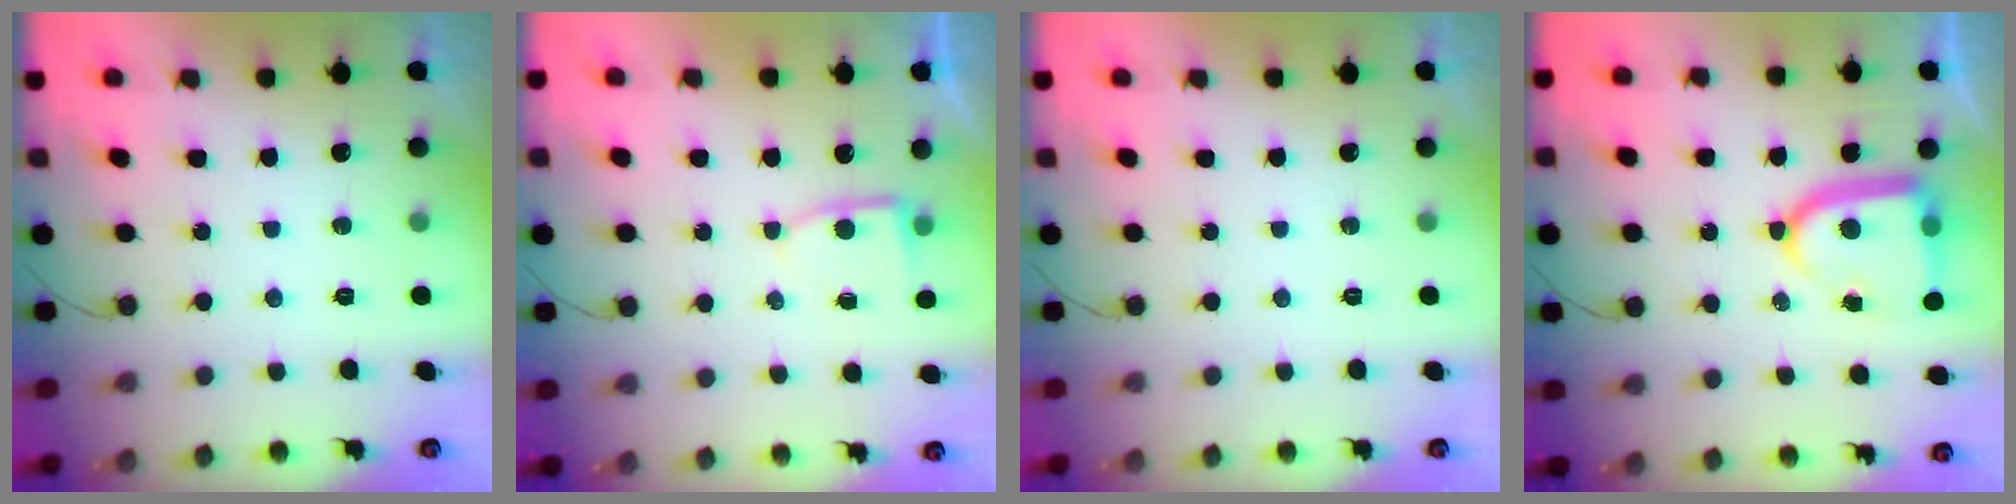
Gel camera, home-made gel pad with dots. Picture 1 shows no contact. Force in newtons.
{"total": 3.7, "press": 3.6, "slide": 0.4}
{"total": 0.0}
{"total": 13.8, "press": 13.7, "slide": 1.4}